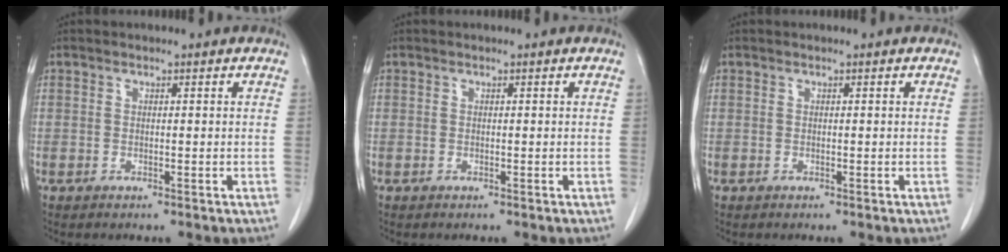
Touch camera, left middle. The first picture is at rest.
{"total": 0.0}
{"total": 0.0}